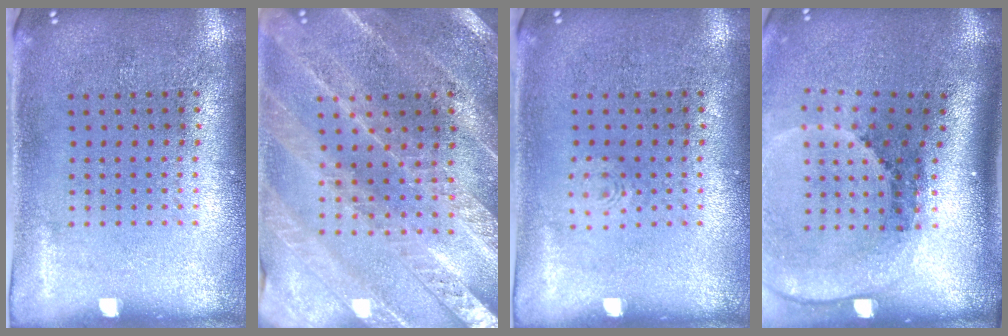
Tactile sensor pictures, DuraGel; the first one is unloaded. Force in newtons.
{"total": 2.4, "press": 2.4, "slide": 0.3}
{"total": 0.7, "press": 0.6, "slide": 0.2}
{"total": 2.8, "press": 1.9, "slide": 2.1}